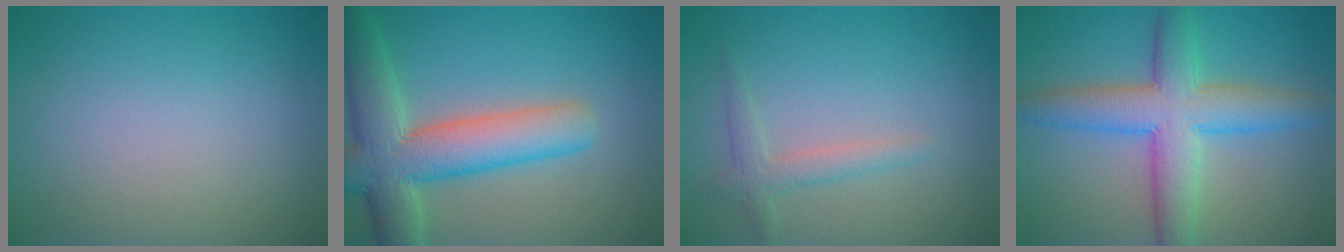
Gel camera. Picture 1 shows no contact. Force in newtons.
{"total": 8.6, "press": 8.6, "slide": 0.7}
{"total": 2.0, "press": 2.0, "slide": 0.2}
{"total": 7.2, "press": 7.2, "slide": 0.1}